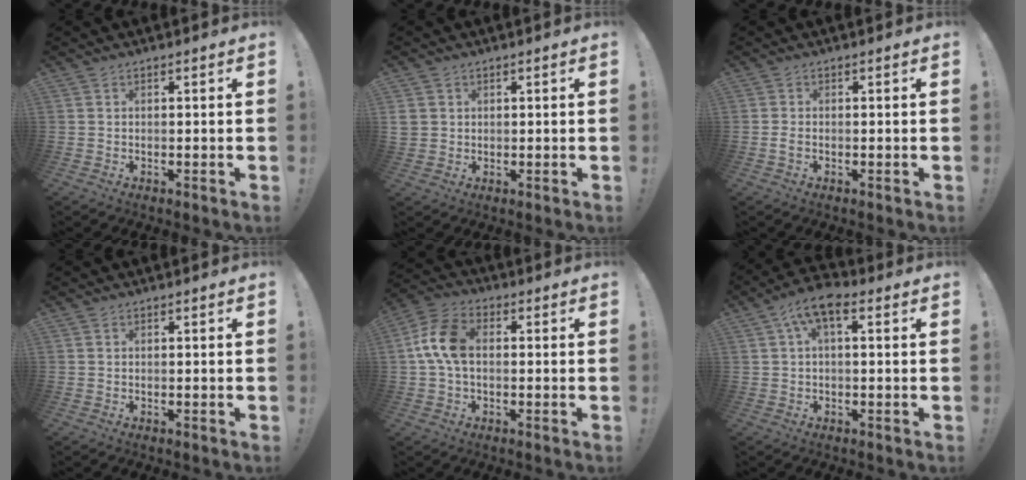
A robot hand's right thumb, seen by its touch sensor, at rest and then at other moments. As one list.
[{"total": 3.4, "force": [1.2, 3.1, 0.8], "torque": [-0.019, 0.002, 0.027]}, {"total": 1.3, "force": [-0.5, 0.7, 1.0], "torque": [-0.024, 0.004, -0.007]}, {"total": 0.0}, {"total": 11.0, "force": [0.5, 7.0, 8.4], "torque": [-0.160, 0.009, 0.012]}, {"total": 7.0, "force": [2.2, 2.9, 6.0], "torque": [-0.101, -0.003, 0.042]}]